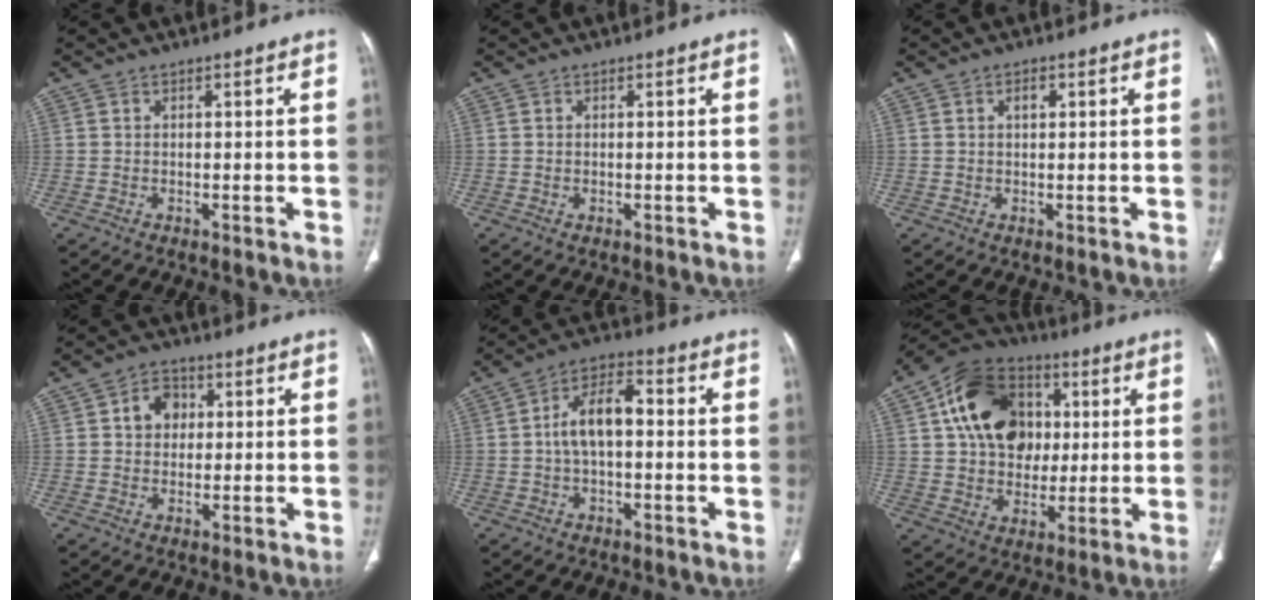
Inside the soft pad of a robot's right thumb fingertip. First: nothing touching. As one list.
[{"total": 0.0}, {"total": 1.7, "force": [0.7, 0.9, 1.3], "torque": [-0.020, 0.000, 0.010]}, {"total": 5.8, "force": [1.2, 4.7, 3.1], "torque": [-0.023, 0.006, 0.016]}, {"total": 8.7, "force": [0.0, 4.5, 7.4], "torque": [-0.134, 0.030, -0.010]}, {"total": 19.0, "force": [4.5, 14.3, 11.7], "torque": [-0.173, 0.009, 0.074]}]